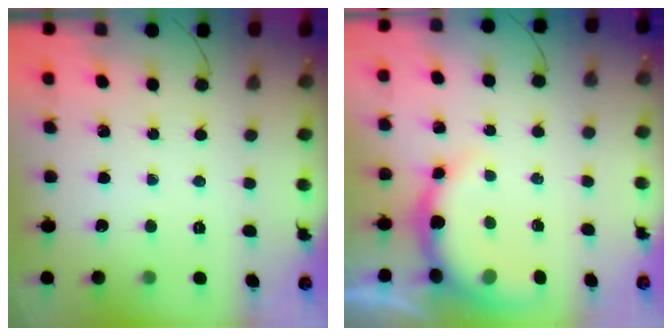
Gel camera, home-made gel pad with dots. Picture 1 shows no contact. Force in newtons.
{"total": 8.6, "press": 8.6, "slide": 0.7}